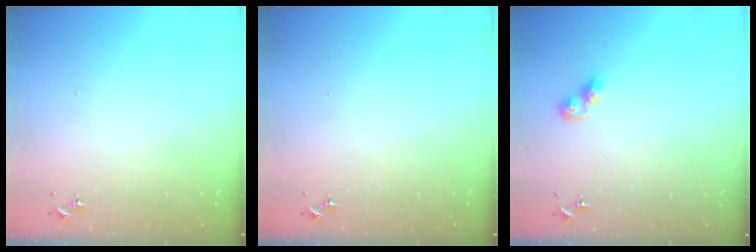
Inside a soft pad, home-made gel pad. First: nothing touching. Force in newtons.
{"total": 0.0}
{"total": 5.7, "press": 5.7, "slide": 0.4}